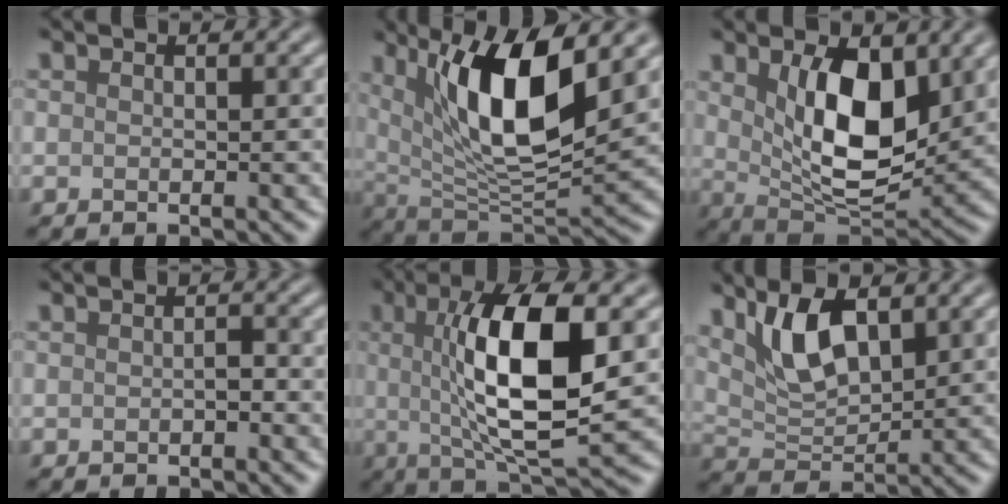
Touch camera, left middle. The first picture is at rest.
{"total": 10.1, "force": [3.6, 3.2, 8.8], "torque": [-0.147, -0.015, 0.066]}
{"total": 8.2, "force": [2.4, 3.8, 6.9], "torque": [-0.123, -0.015, 0.044]}
{"total": 0.8, "force": [-0.3, 0.4, 0.7], "torque": [-0.012, 0.004, -0.005]}
{"total": 10.5, "force": [1.3, 3.0, 9.9], "torque": [-0.160, 0.000, 0.023]}
{"total": 5.0, "force": [2.6, 2.3, 3.7], "torque": [-0.080, -0.005, 0.050]}